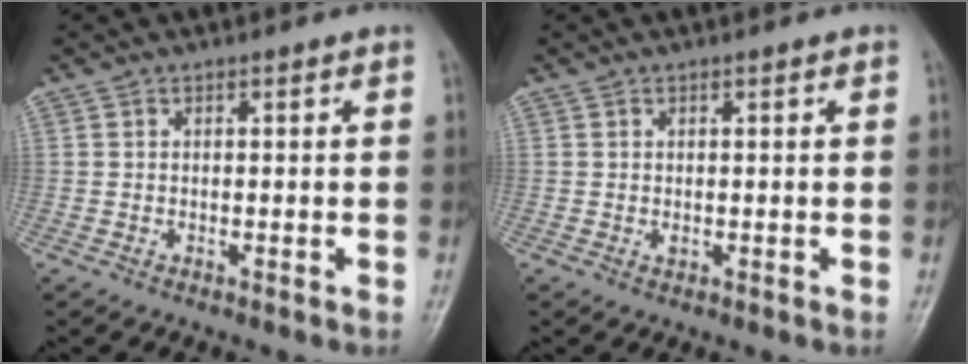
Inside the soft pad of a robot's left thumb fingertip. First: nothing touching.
{"total": 1.1, "force": [0.1, 0.6, 0.9], "torque": [-0.010, 0.000, 0.004]}